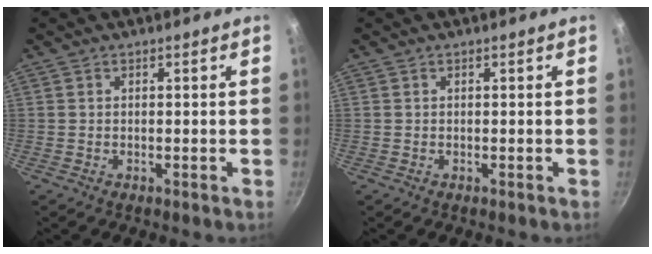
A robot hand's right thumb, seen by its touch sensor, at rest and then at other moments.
{"total": 0.0}